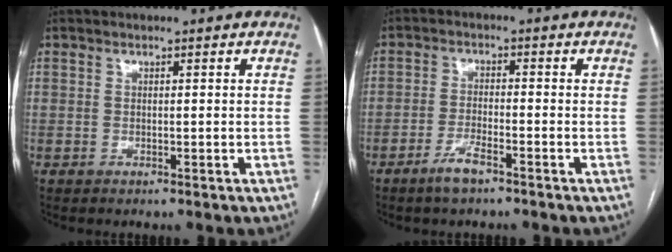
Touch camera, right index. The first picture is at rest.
{"total": 3.9, "force": [-2.8, 0.6, 2.7], "torque": [-0.055, -0.002, -0.053]}